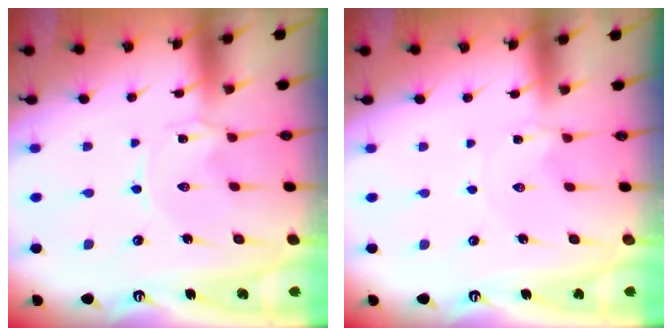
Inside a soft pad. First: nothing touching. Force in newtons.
{"total": 1.0, "press": 1.0, "slide": 0.2}